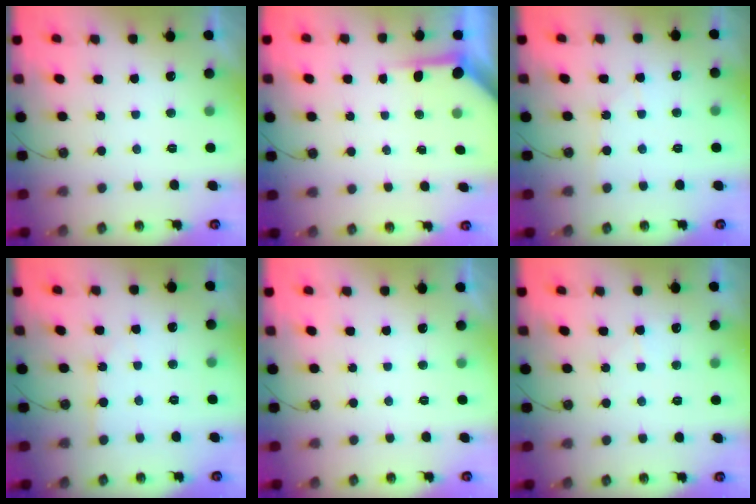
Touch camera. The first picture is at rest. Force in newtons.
{"total": 3.8, "press": 3.8, "slide": 0.2}
{"total": 3.8, "press": 3.8, "slide": 0.4}
{"total": 3.4, "press": 3.4, "slide": 0.4}
{"total": 0.0}
{"total": 6.5, "press": 6.4, "slide": 0.7}